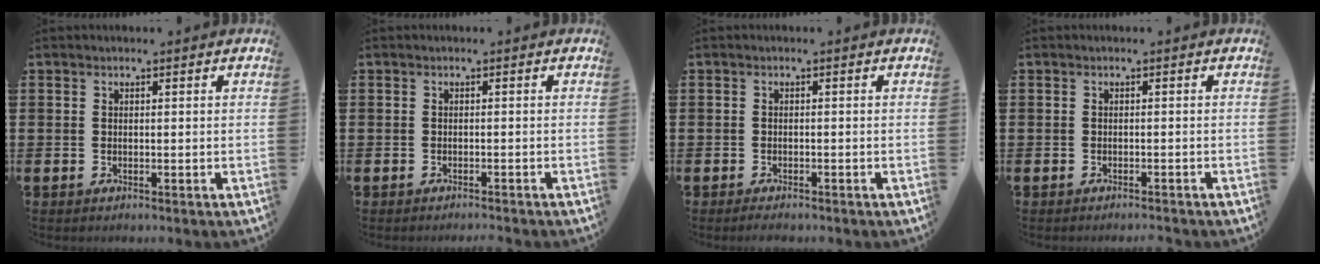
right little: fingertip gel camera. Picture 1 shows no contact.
{"total": 0.7, "force": [-0.7, -0.1, 0.1], "torque": [0.000, 0.000, -0.015]}
{"total": 0.8, "force": [-0.8, 0.2, 0.3], "torque": [-0.008, -0.002, -0.016]}
{"total": 0.6, "force": [-0.6, -0.1, 0.1], "torque": [-0.001, -0.001, -0.013]}